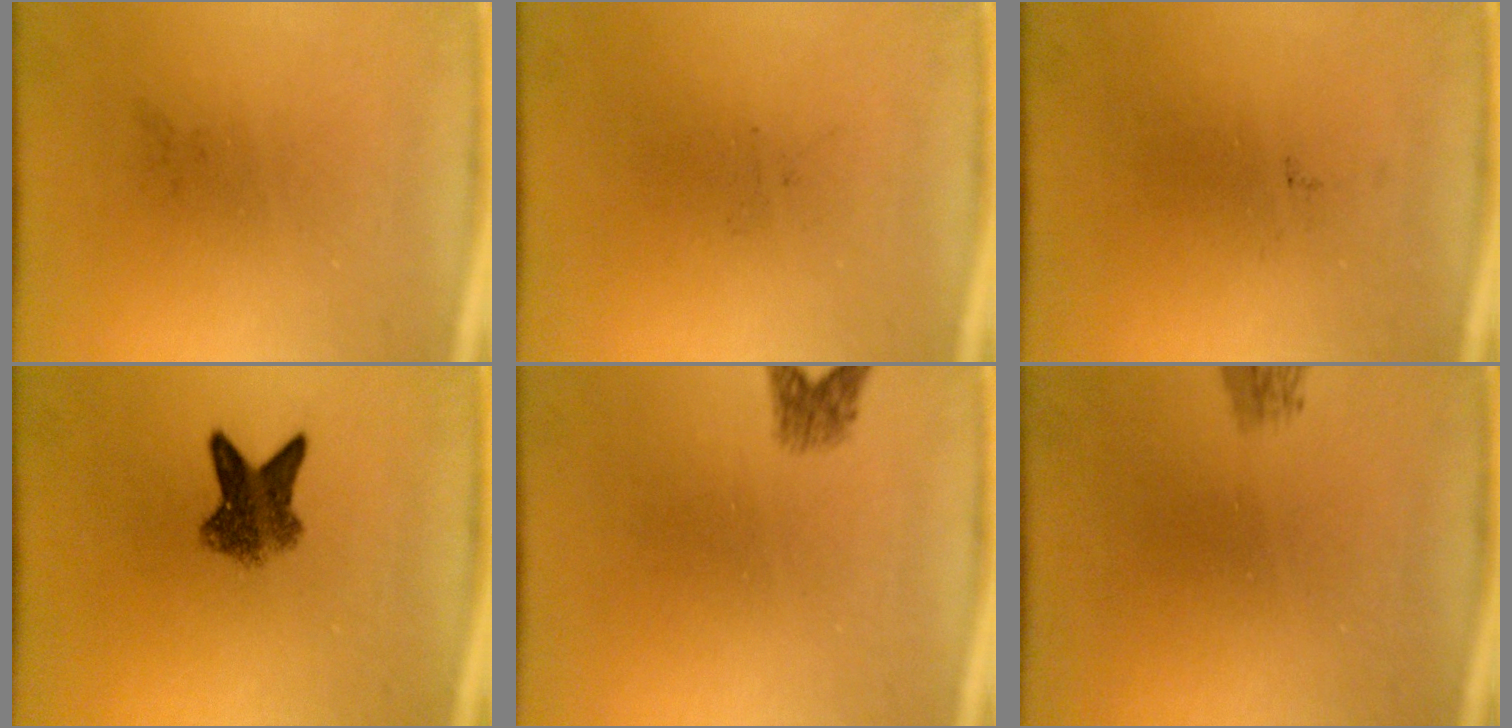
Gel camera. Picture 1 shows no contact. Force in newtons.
{"total": 0.0}
{"total": 0.0}
{"total": 5.5}
{"total": 1.8}
{"total": 1.3}